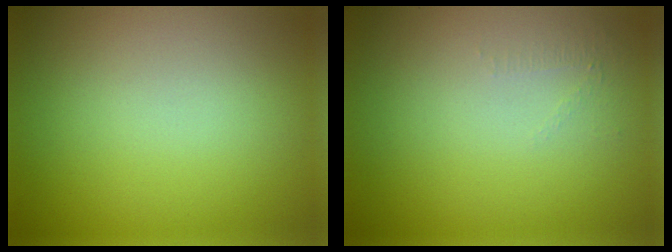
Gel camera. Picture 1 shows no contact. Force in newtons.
{"total": 0.5, "press": 0.2, "slide": 0.5}